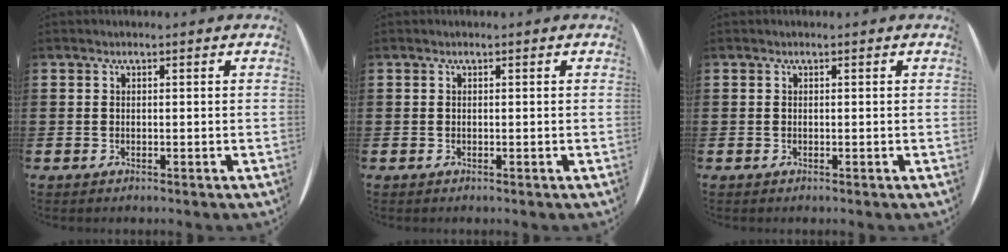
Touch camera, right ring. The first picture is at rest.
{"total": 0.0}
{"total": 0.0}